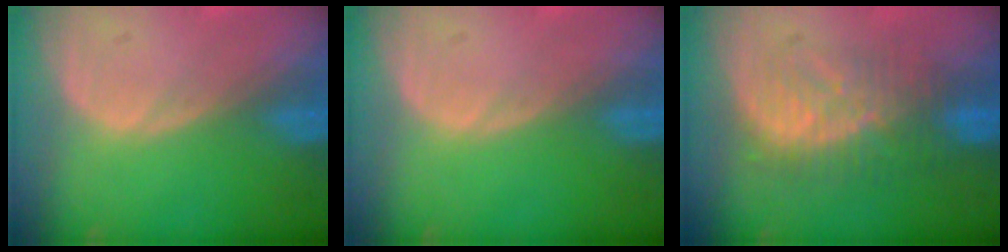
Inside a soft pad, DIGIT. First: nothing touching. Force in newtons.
{"total": 0.0}
{"total": 8.1, "press": 7.9, "slide": 1.6}